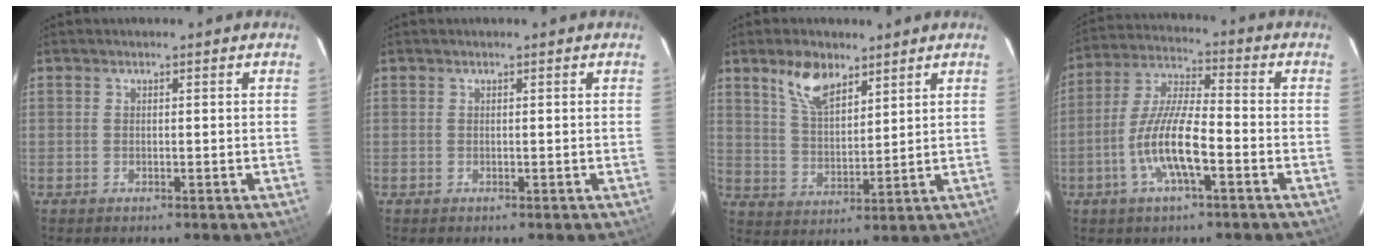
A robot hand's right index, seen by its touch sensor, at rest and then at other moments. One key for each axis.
{"total": 0.0}
{"total": 8.6, "fx": 5.7, "fy": 4.0, "fz": 5.1, "tx": -0.091, "ty": 0.010, "tz": 0.113}
{"total": 11.5, "fx": -4.4, "fy": 2.3, "fz": 10.4, "tx": -0.217, "ty": 0.000, "tz": -0.086}